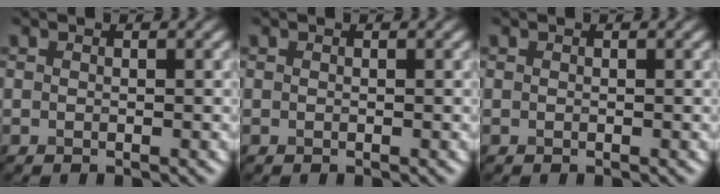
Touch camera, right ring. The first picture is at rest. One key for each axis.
{"total": 0.0}
{"total": 0.0}